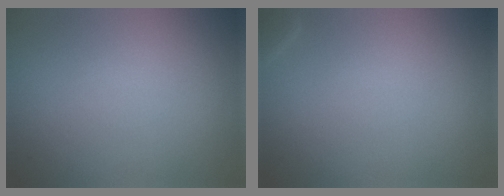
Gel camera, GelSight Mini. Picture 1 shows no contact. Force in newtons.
{"total": 0.6, "press": 0.6, "slide": 0.0}